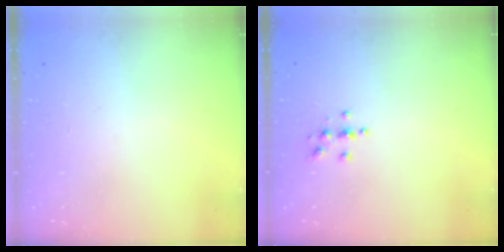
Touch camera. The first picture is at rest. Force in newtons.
{"total": 3.8, "press": 3.8, "slide": 0.4}